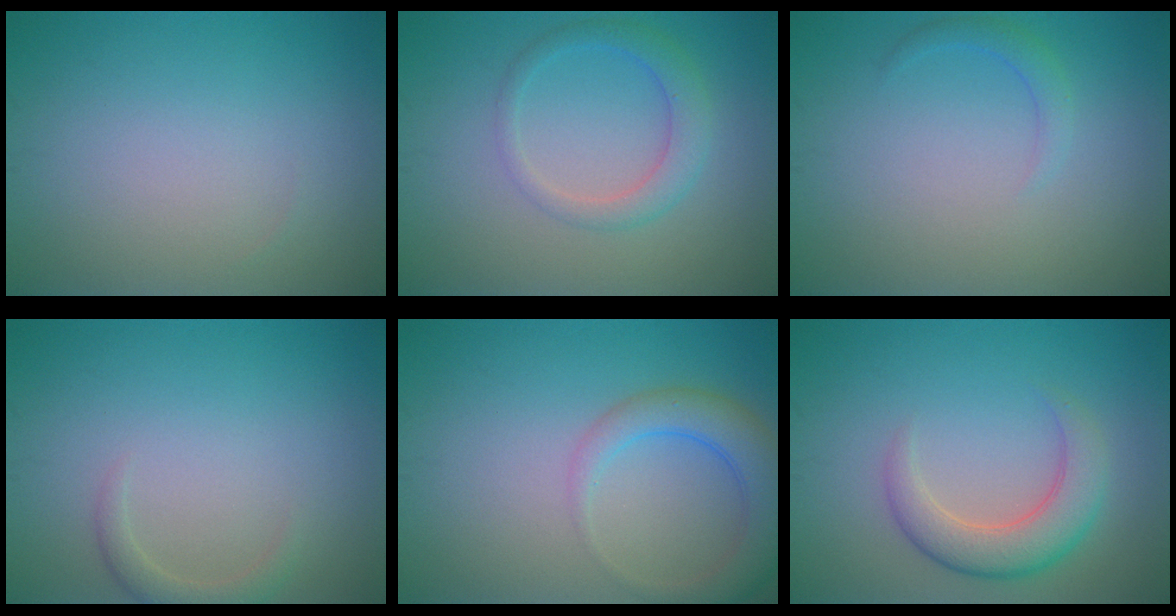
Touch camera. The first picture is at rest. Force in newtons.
{"total": 2.7, "press": 2.7, "slide": 0.1}
{"total": 1.3, "press": 1.3, "slide": 0.1}
{"total": 1.6, "press": 1.6, "slide": 0.1}
{"total": 4.3, "press": 4.3, "slide": 0.5}
{"total": 4.4, "press": 4.4, "slide": 0.3}